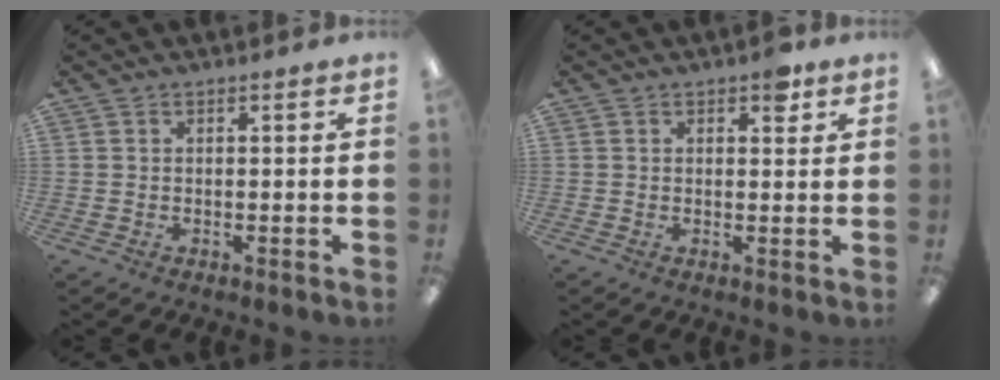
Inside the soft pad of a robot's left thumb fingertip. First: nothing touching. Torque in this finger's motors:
{"motor_torque": [0.32, 0.12, 0.37, -0.14, 0.02]}